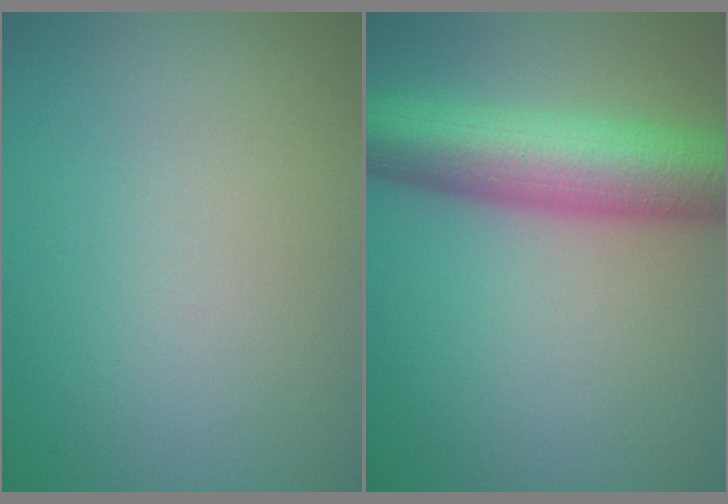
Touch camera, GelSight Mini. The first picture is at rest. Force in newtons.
{"total": 10.0, "press": 10.0, "slide": 0.2}